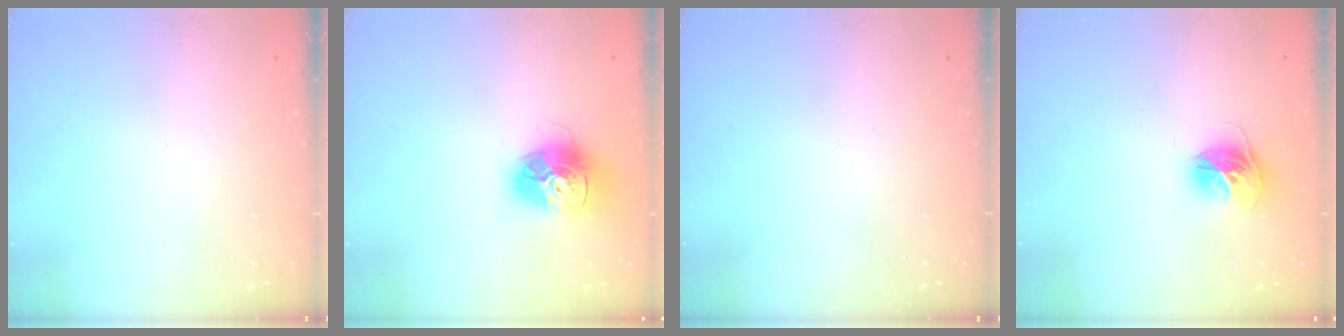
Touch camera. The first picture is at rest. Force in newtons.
{"total": 14.9, "press": 14.9, "slide": 1.6}
{"total": 0.0}
{"total": 11.2, "press": 11.2, "slide": 1.1}